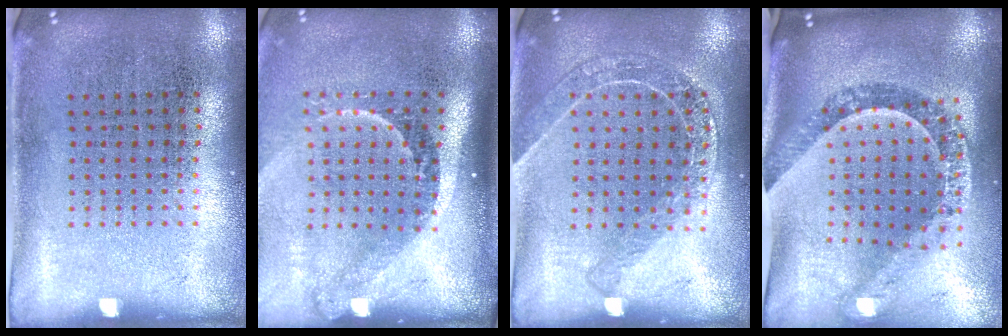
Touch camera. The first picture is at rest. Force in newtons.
{"total": 2.2, "press": 1.5, "slide": 1.6}
{"total": 1.6, "press": 1.5, "slide": 0.5}
{"total": 1.7, "press": 1.5, "slide": 0.9}